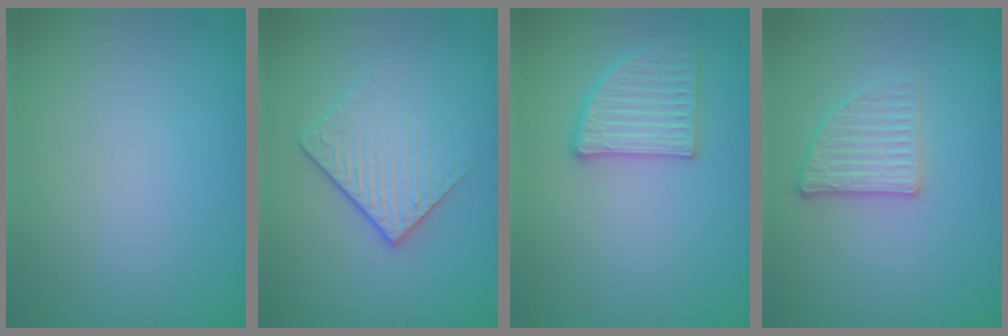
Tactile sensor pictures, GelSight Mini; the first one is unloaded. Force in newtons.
{"total": 4.0, "press": 2.4, "slide": 3.2}
{"total": 3.0, "press": 3.0, "slide": 0.6}
{"total": 2.6, "press": 2.4, "slide": 1.2}